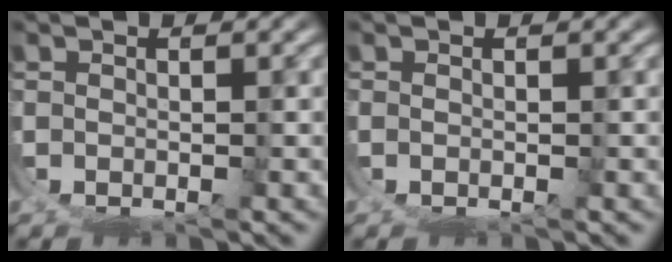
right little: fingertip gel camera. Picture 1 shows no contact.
{"total": 0.0}